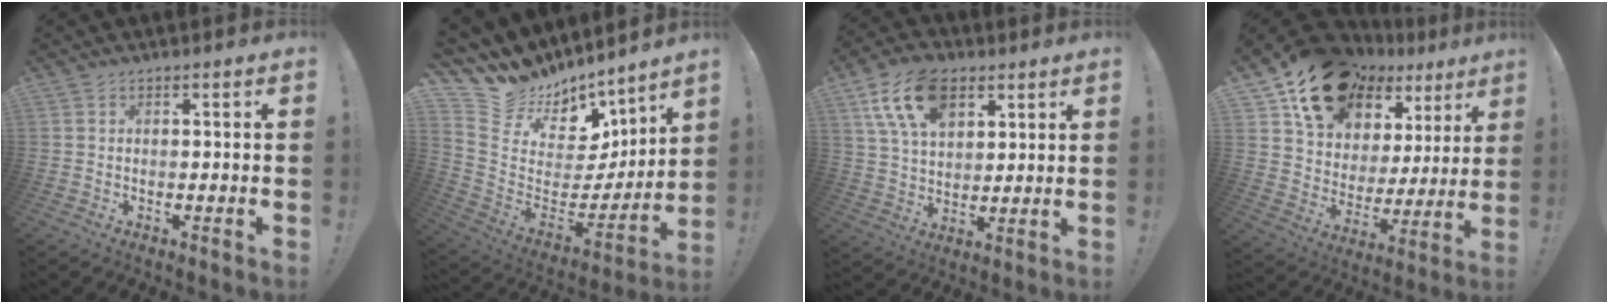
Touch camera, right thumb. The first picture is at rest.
{"total": 11.6, "force": [9.5, 6.6, 1.1], "torque": [-0.028, -0.109, 0.194]}
{"total": 16.0, "force": [8.2, 9.6, 9.7], "torque": [-0.175, -0.024, 0.154]}
{"total": 19.4, "force": [14.0, 10.8, 7.9], "torque": [-0.137, -0.087, 0.269]}